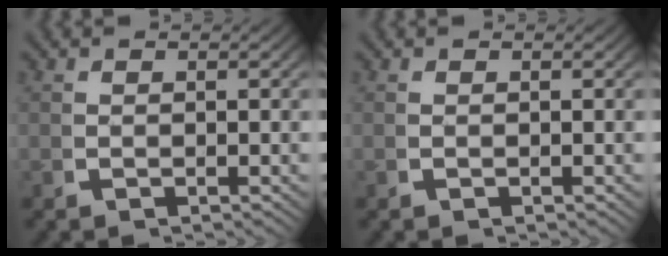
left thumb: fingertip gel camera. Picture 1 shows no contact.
{"total": 0.0}